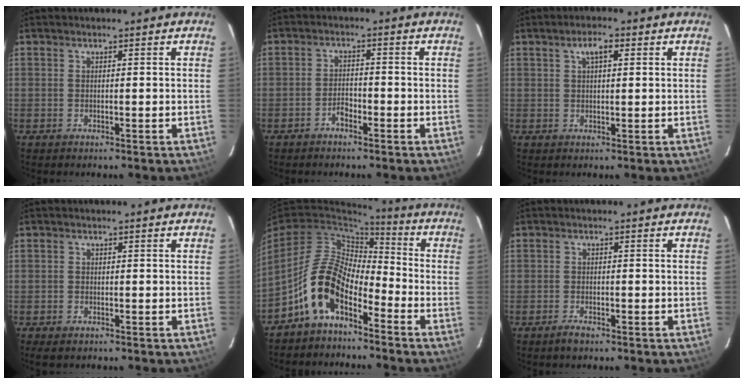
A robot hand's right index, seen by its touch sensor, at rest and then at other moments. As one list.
[{"total": 2.6, "force": [-2.0, 1.1, 1.3], "torque": [-0.031, 0.006, -0.037]}, {"total": 3.3, "force": [1.4, 1.3, 2.7], "torque": [-0.049, 0.012, 0.024]}, {"total": 2.1, "force": [-1.5, 1.1, 0.9], "torque": [-0.023, -0.005, -0.028]}, {"total": 11.0, "force": [-6.4, 5.4, 7.2], "torque": [-0.141, 0.015, -0.128]}, {"total": 2.4, "force": [-1.8, 0.8, 1.3], "torque": [-0.029, -0.004, -0.033]}]